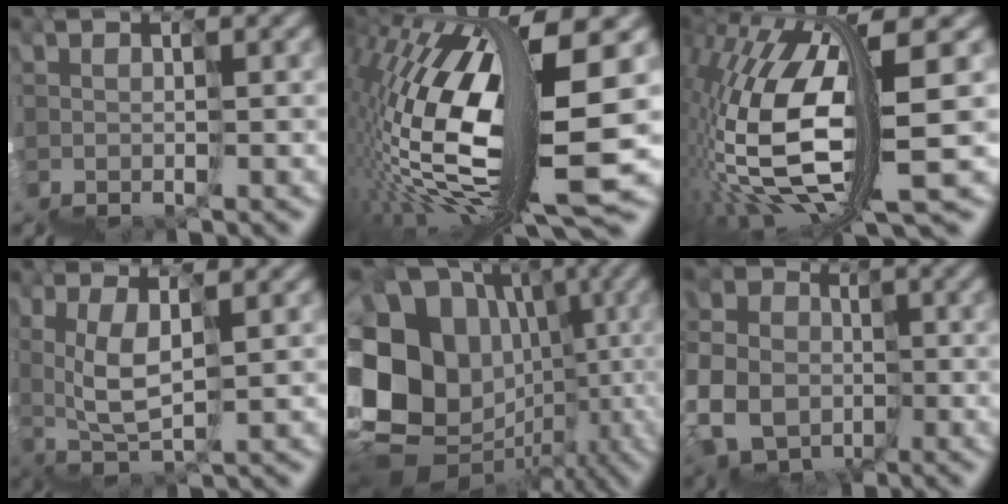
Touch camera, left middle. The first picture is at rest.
{"total": 12.0, "force": [-1.0, 2.5, 11.7], "torque": [-0.247, 0.009, -0.016]}
{"total": 9.1, "force": [0.5, 2.4, 8.7], "torque": [-0.196, 0.009, 0.017]}
{"total": 1.7, "force": [1.4, -0.7, 0.6], "torque": [-0.031, 0.021, 0.022]}
{"total": 15.3, "force": [0.1, 14.2, 5.6], "torque": [-0.085, 0.007, -0.009]}
{"total": 8.6, "force": [-2.0, 8.4, -0.1], "torque": [-0.020, 0.021, -0.076]}